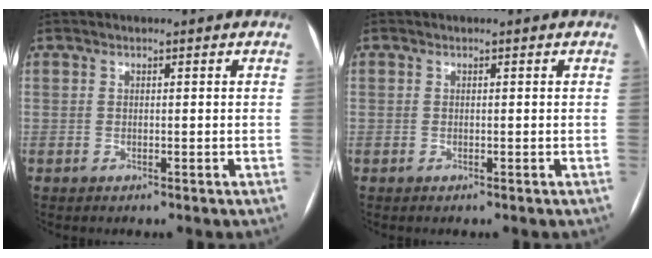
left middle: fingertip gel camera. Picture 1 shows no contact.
{"total": 0.0}